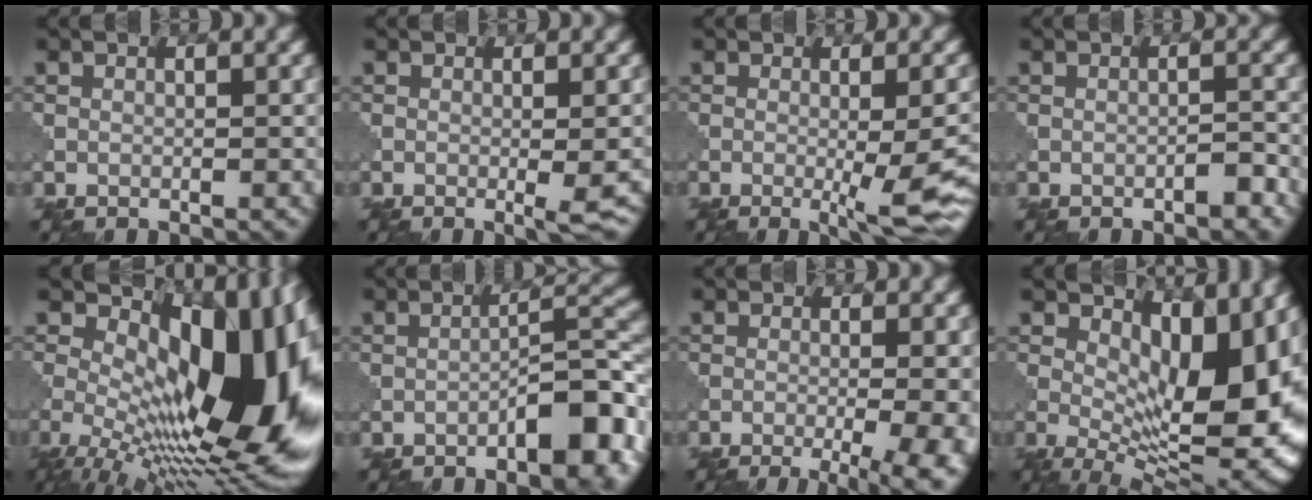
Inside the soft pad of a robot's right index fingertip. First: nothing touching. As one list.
[{"total": 2.6, "force": [-0.5, 0.4, 2.5], "torque": [-0.035, -0.005, -0.008]}, {"total": 6.6, "force": [-1.5, 1.4, 6.3], "torque": [-0.084, -0.013, -0.018]}, {"total": 1.2, "force": [-0.9, 0.3, 0.8], "torque": [-0.012, 0.004, -0.016]}, {"total": 17.5, "force": [0.5, 8.7, 15.2], "torque": [-0.214, 0.010, 0.005]}, {"total": 7.5, "force": [-4.1, 2.0, 5.9], "torque": [-0.073, 0.021, -0.061]}, {"total": 9.5, "force": [-2.9, 4.1, 8.0], "torque": [-0.067, 0.003, -0.031]}, {"total": 12.4, "force": [2.0, 5.8, 10.8], "torque": [-0.137, -0.017, 0.041]}]